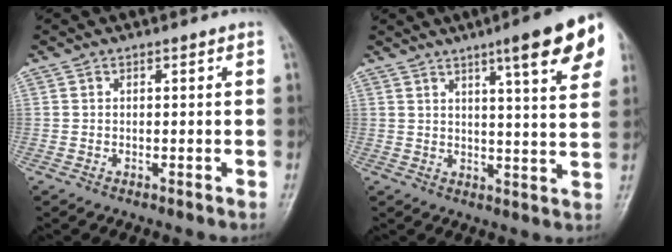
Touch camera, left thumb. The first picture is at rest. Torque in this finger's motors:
{"motor_torque": [0.78, 0.74, 1.78, -0.98, 0.29]}